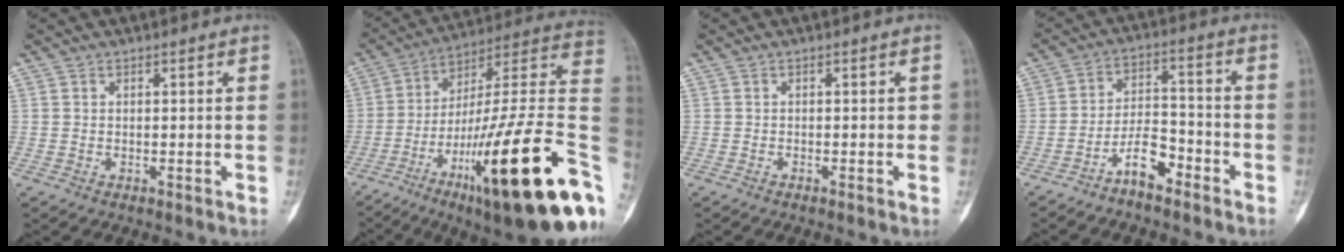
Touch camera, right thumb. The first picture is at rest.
{"total": 33.1, "force": [-11.0, 6.2, 30.6], "torque": [-0.395, 0.056, -0.178]}
{"total": 1.0, "force": [-0.3, 0.5, 0.8], "torque": [-0.005, 0.006, -0.009]}
{"total": 7.3, "force": [-5.1, 2.8, 4.4], "torque": [-0.075, 0.049, -0.095]}